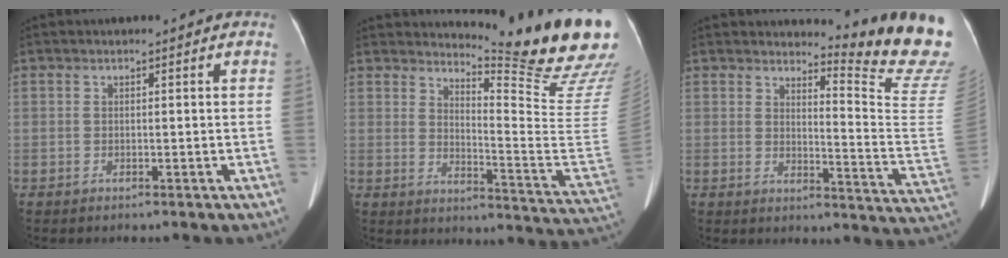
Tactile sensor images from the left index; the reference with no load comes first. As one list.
[{"total": 19.3, "force": [17.0, -1.0, 8.9], "torque": [-0.133, -0.143, 0.208]}, {"total": 13.7, "force": [13.2, -1.6, 3.6], "torque": [-0.046, -0.130, 0.141]}]